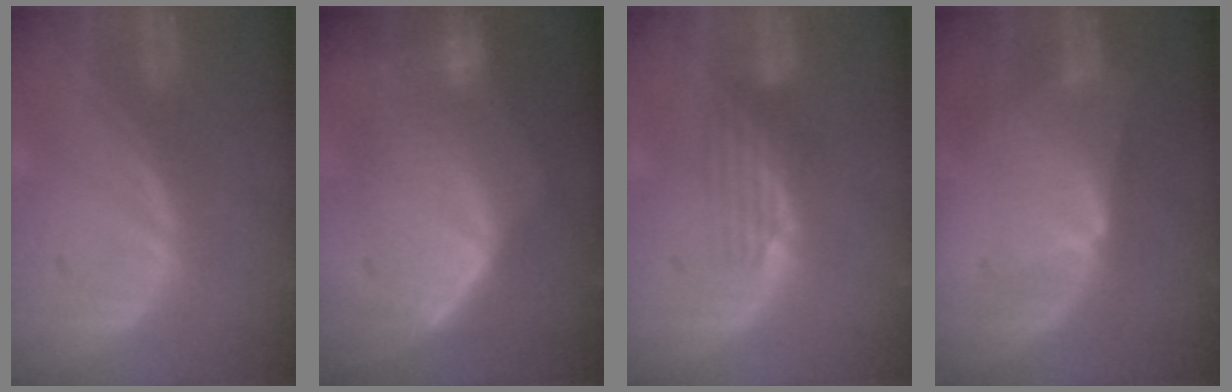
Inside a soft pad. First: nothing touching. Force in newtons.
{"total": 7.8, "press": 7.7, "slide": 0.6}
{"total": 3.3, "press": 3.0, "slide": 1.3}
{"total": 5.7, "press": 5.4, "slide": 1.8}